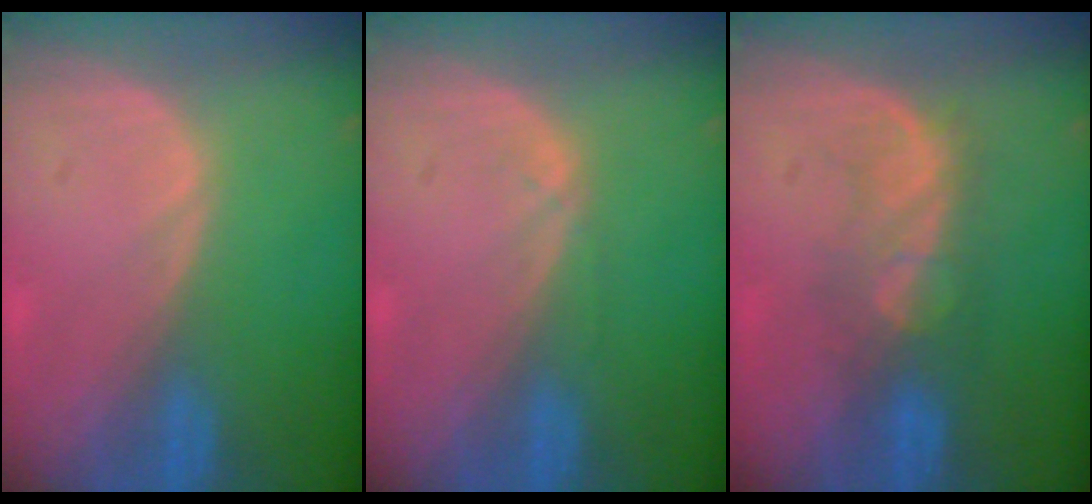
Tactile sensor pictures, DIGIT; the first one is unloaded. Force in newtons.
{"total": 0.9, "press": 0.8, "slide": 0.2}
{"total": 5.6, "press": 5.5, "slide": 1.3}